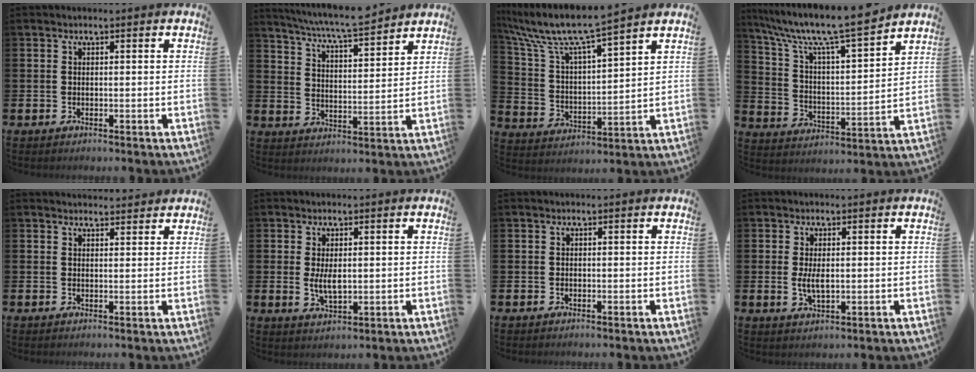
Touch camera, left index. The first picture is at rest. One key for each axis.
{"total": 7.2, "fx": 6.9, "fy": 0.0, "fz": 2.1, "tx": -0.067, "ty": -0.043, "tz": 0.123}
{"total": 8.7, "fx": 7.9, "fy": 0.7, "fz": 3.5, "tx": -0.107, "ty": -0.050, "tz": 0.132}
{"total": 10.3, "fx": 9.2, "fy": 0.6, "fz": 4.6, "tx": -0.120, "ty": -0.064, "tz": 0.152}
{"total": 2.0, "fx": 2.0, "fy": 0.4, "fz": -0.1, "tx": 0.011, "ty": -0.012, "tz": 0.033}
{"total": 3.2, "fx": 0.4, "fy": 1.5, "fz": 2.8, "tx": -0.045, "ty": -0.001, "tz": 0.004}
{"total": 0.0}
{"total": 2.8, "fx": 0.1, "fy": 1.3, "fz": 2.5, "tx": -0.038, "ty": -0.001, "tz": -0.002}